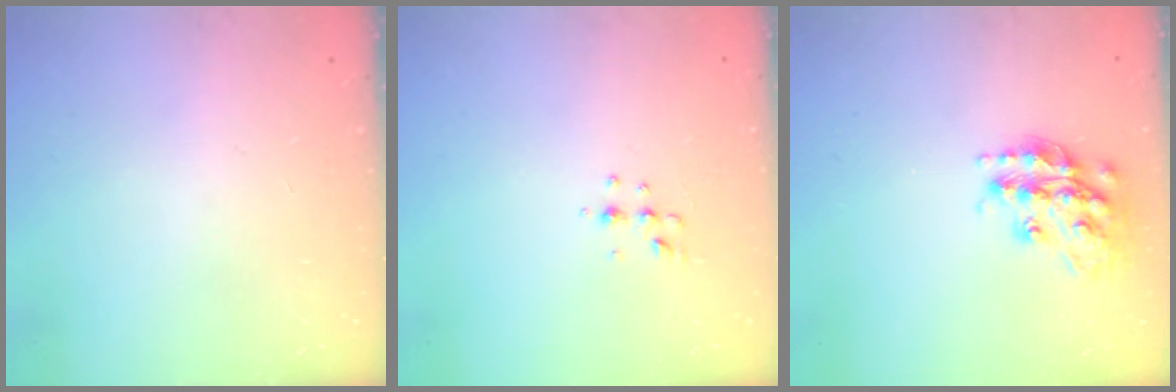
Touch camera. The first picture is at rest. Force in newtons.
{"total": 3.8, "press": 3.6, "slide": 1.4}
{"total": 17.3, "press": 17.3, "slide": 1.2}